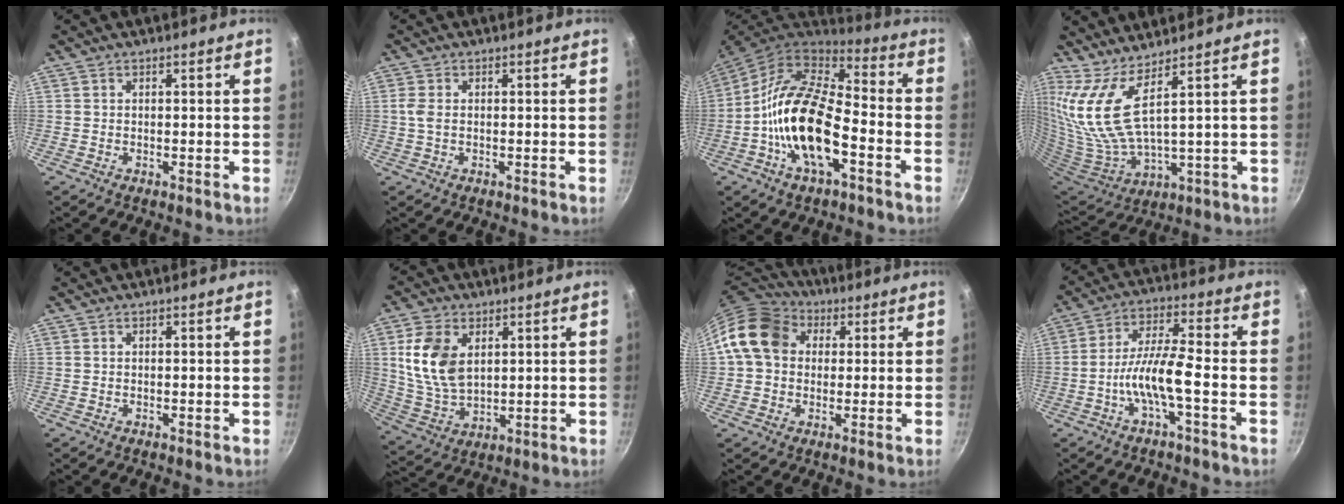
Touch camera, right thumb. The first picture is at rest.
{"total": 1.9, "force": [0.1, 1.0, 1.6], "torque": [-0.038, 0.001, 0.001]}
{"total": 19.2, "force": [-5.3, 9.0, 16.2], "torque": [-0.291, 0.039, -0.113]}
{"total": 9.7, "force": [6.0, 1.0, 7.5], "torque": [-0.157, -0.061, 0.136]}
{"total": 0.0}
{"total": 12.0, "force": [3.3, 7.7, 8.6], "torque": [-0.158, -0.020, 0.075]}
{"total": 12.4, "force": [2.5, 10.0, 6.9], "torque": [-0.100, 0.024, 0.027]}
{"total": 8.6, "force": [-3.0, 1.5, 7.9], "torque": [-0.160, 0.034, -0.060]}